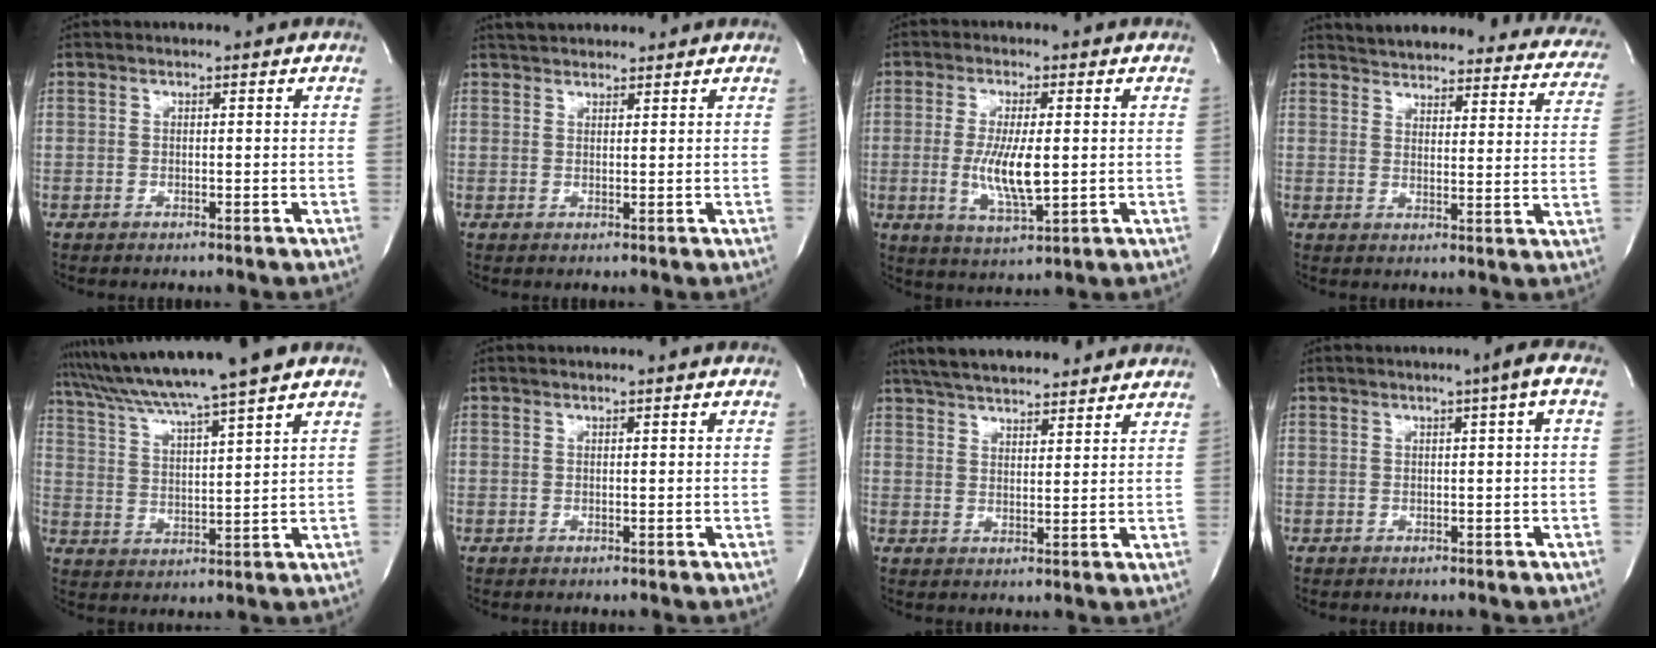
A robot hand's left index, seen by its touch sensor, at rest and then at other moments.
{"total": 4.6, "force": [4.3, 1.2, 1.3], "torque": [-0.017, 0.032, 0.068]}
{"total": 7.7, "force": [-0.5, 1.6, 7.5], "torque": [-0.147, -0.020, -0.007]}
{"total": 25.2, "force": [23.2, 6.5, 7.2], "torque": [-0.096, -0.055, 0.260]}
{"total": 13.6, "force": [11.5, -1.7, 7.0], "torque": [-0.125, 0.015, 0.188]}
{"total": 0.7, "force": [0.6, -0.2, 0.3], "torque": [-0.004, -0.001, 0.012]}
{"total": 15.5, "force": [13.8, 3.0, 6.5], "torque": [-0.106, 0.034, 0.202]}
{"total": 1.9, "force": [0.5, -0.3, 1.8], "torque": [-0.028, 0.004, 0.007]}